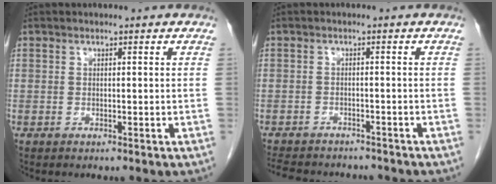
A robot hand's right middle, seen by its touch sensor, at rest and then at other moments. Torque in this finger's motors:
{"motor_torque": [0.81, -0.81, 0.08, 0.05]}